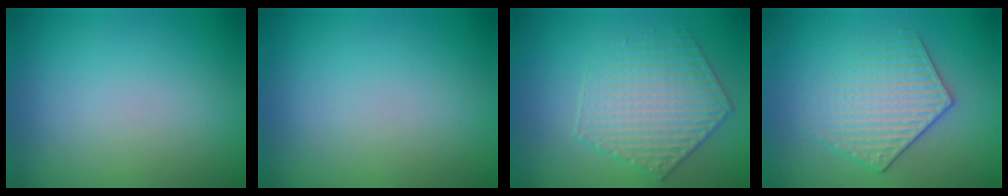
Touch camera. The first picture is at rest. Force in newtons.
{"total": 0.0}
{"total": 4.0, "press": 3.8, "slide": 1.4}
{"total": 3.5, "press": 3.2, "slide": 1.4}